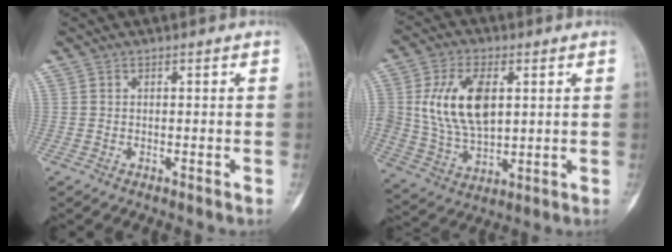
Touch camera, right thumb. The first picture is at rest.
{"total": 14.7, "force": [2.9, 8.5, 11.6], "torque": [-0.206, -0.006, 0.061]}